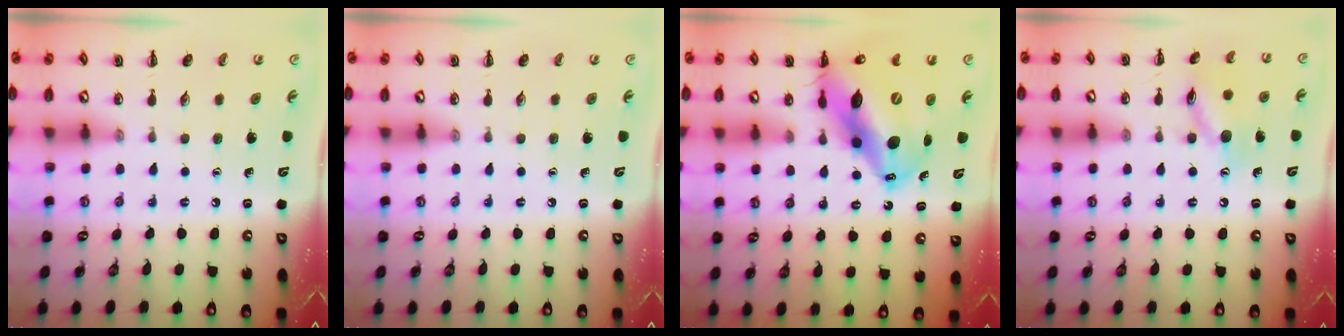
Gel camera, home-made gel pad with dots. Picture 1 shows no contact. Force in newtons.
{"total": 0.0}
{"total": 19.8, "press": 18.9, "slide": 5.6}
{"total": 10.5, "press": 10.5, "slide": 0.5}